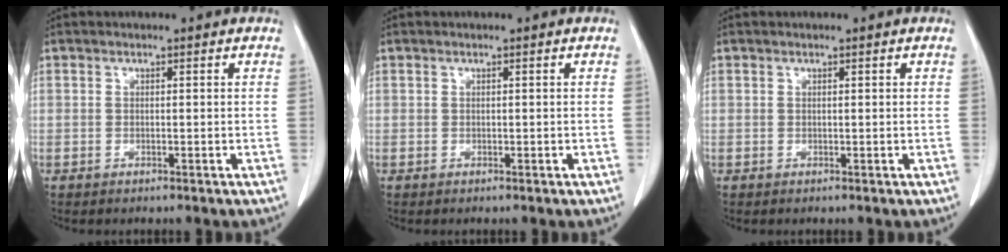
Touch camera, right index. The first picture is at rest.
{"total": 0.0}
{"total": 0.0}